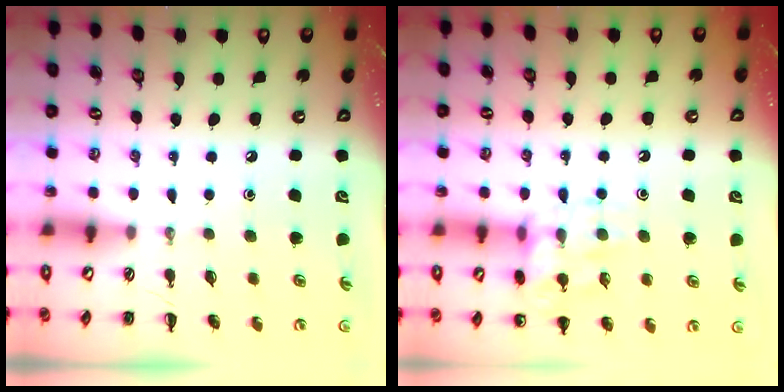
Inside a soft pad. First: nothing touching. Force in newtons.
{"total": 15.7, "press": 15.6, "slide": 2.0}